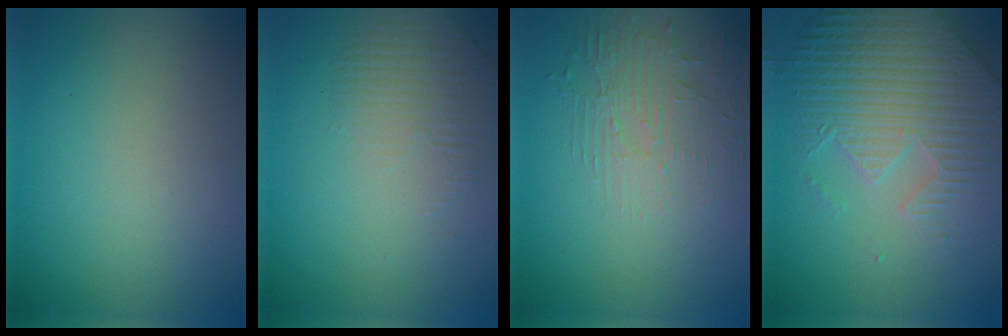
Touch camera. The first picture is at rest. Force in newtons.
{"total": 1.3, "press": 0.5, "slide": 1.2}
{"total": 2.2, "press": 1.7, "slide": 1.5}
{"total": 7.3, "press": 6.0, "slide": 4.1}